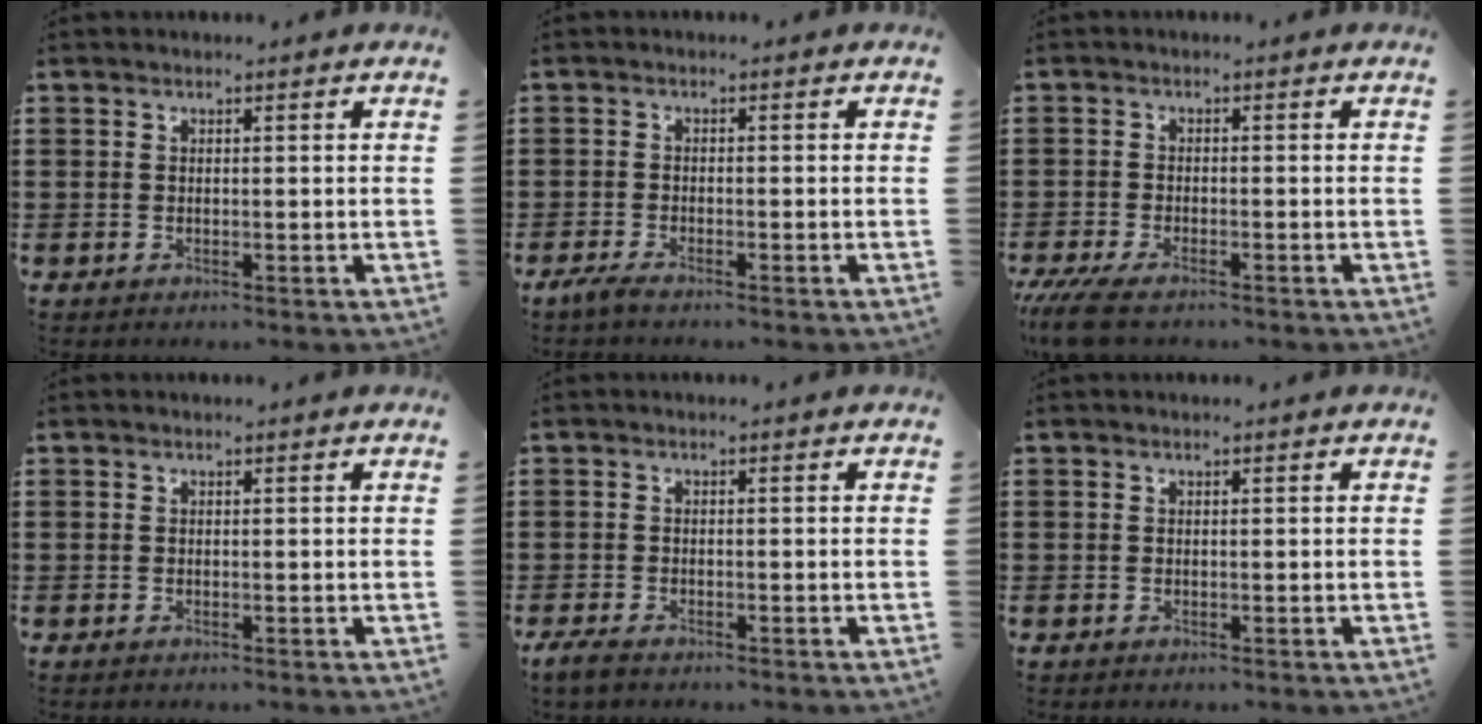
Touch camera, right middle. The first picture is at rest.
{"total": 1.8, "force": [-1.4, 0.1, 1.1], "torque": [-0.034, -0.006, -0.030]}
{"total": 3.8, "force": [-3.1, 0.4, 2.3], "torque": [-0.065, -0.016, -0.063]}
{"total": 0.0}
{"total": 1.9, "force": [-1.5, 0.6, 1.0], "torque": [-0.034, -0.001, -0.033]}
{"total": 0.0}